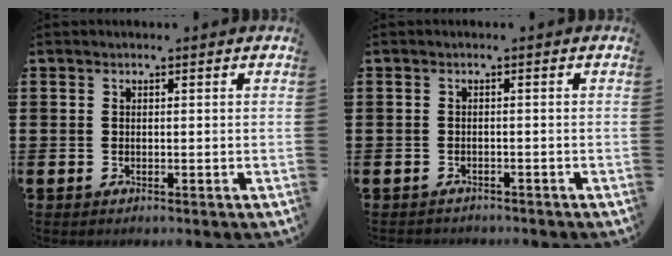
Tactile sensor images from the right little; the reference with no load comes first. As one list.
[{"total": 0.7, "force": [-0.7, 0.2, 0.0], "torque": [-0.002, 0.001, -0.015]}]